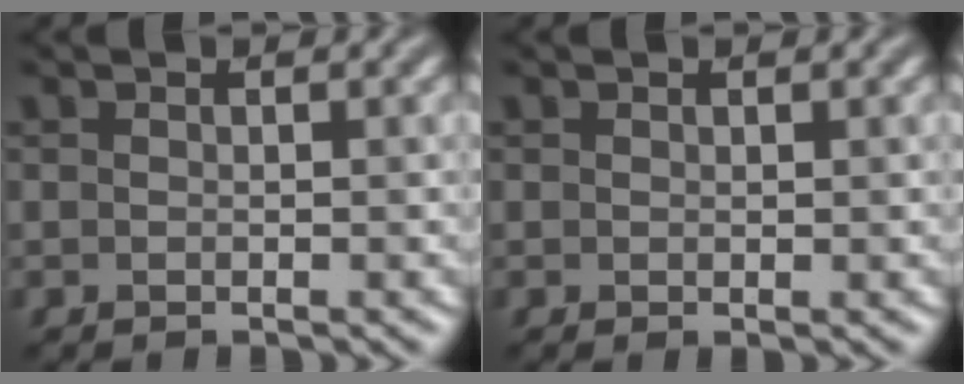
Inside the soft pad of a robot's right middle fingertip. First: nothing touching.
{"total": 0.0}